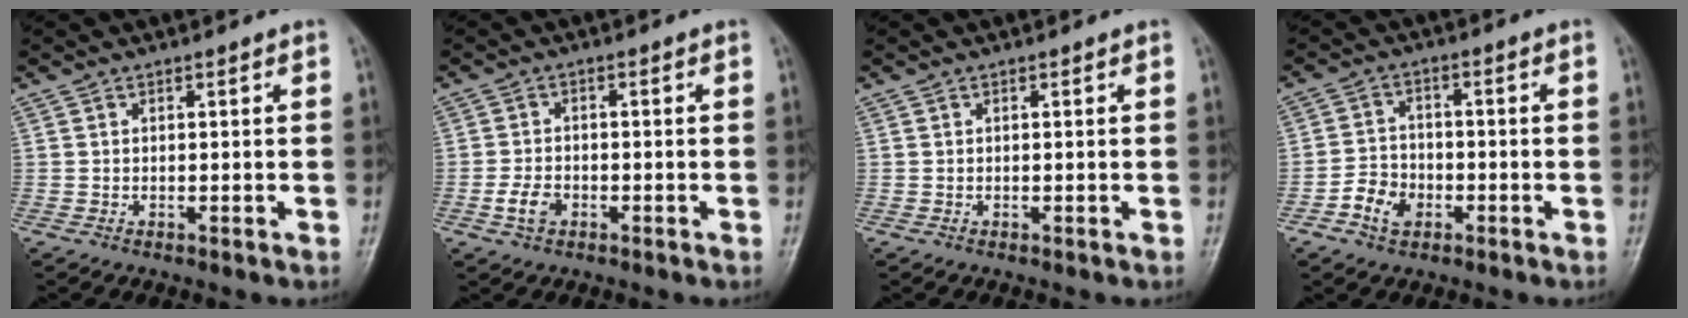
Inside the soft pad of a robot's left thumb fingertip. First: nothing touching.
{"total": 3.7, "force": [-1.5, 2.5, 2.3], "torque": [-0.041, 0.009, -0.029]}
{"total": 0.0}
{"total": 5.7, "force": [-2.6, 4.3, 2.6], "torque": [-0.032, 0.021, -0.048]}